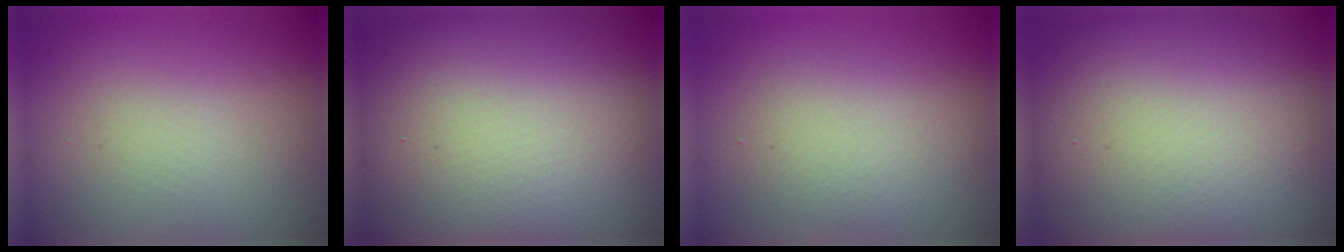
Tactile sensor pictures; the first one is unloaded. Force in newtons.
{"total": 19.4, "press": 19.3, "slide": 1.7}
{"total": 2.5, "press": 2.5, "slide": 0.2}
{"total": 13.3, "press": 13.2, "slide": 0.8}